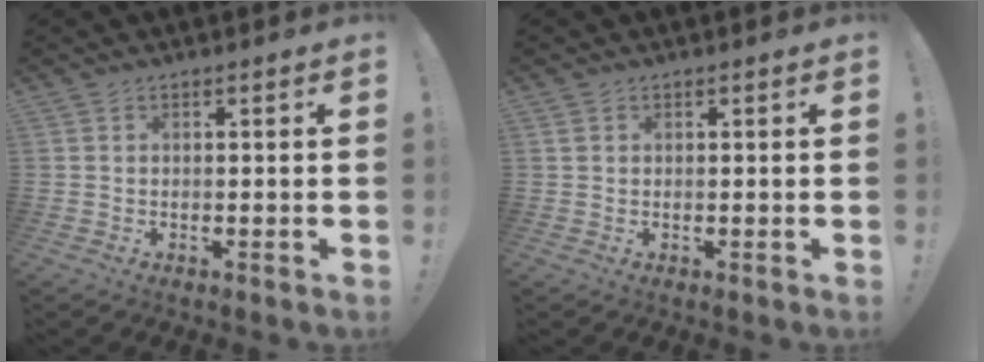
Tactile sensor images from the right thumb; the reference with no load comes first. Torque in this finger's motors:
{"motor_torque": [-0.06, 0.18, 0.03, -0.11, 0.00]}